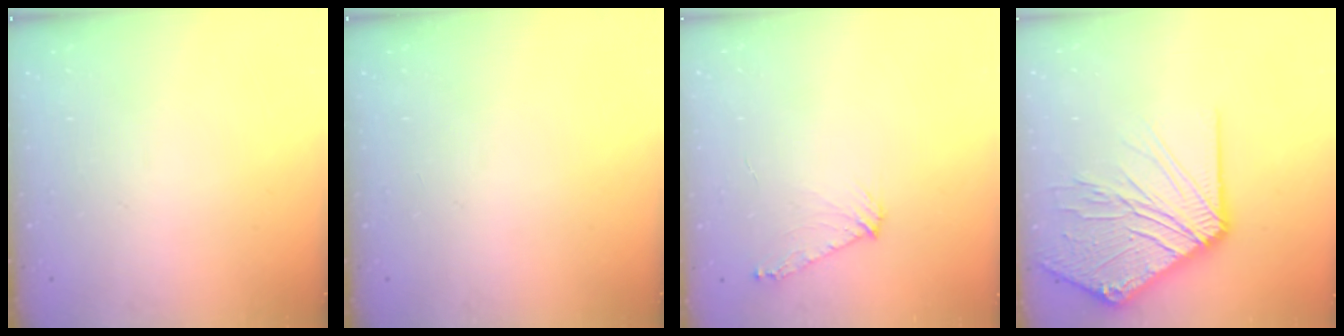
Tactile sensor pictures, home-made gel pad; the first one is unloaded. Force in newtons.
{"total": 0.0}
{"total": 6.6, "press": 6.6, "slide": 0.9}
{"total": 19.9, "press": 19.8, "slide": 2.6}